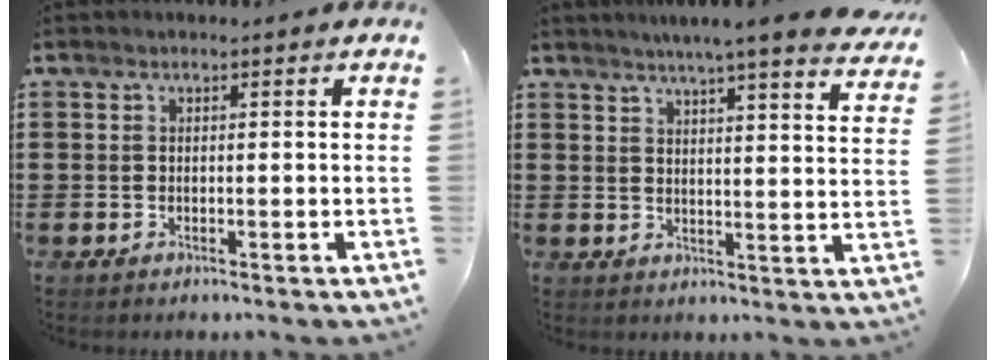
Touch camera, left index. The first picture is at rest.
{"total": 5.1, "force": [4.7, -0.6, 1.8], "torque": [-0.046, -0.028, 0.078]}